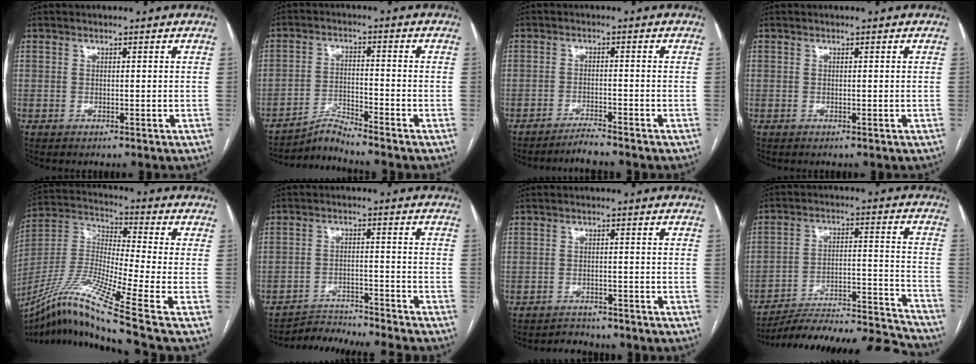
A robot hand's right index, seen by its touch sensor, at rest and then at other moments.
{"total": 4.6, "force": [-4.4, -1.5, 0.1], "torque": [-0.011, -0.017, -0.080]}
{"total": 3.1, "force": [-2.9, -0.8, 0.5], "torque": [-0.012, -0.013, -0.050]}
{"total": 0.0}
{"total": 18.6, "force": [-11.9, -1.5, 14.3], "torque": [-0.302, -0.025, -0.221]}
{"total": 7.9, "force": [-7.7, -1.6, -0.1], "torque": [0.003, -0.002, -0.136]}
{"total": 3.6, "force": [-3.4, 1.1, -0.2], "torque": [-0.003, -0.002, -0.050]}
{"total": 23.8, "force": [-22.5, 1.9, 7.5], "torque": [-0.078, 0.014, -0.326]}